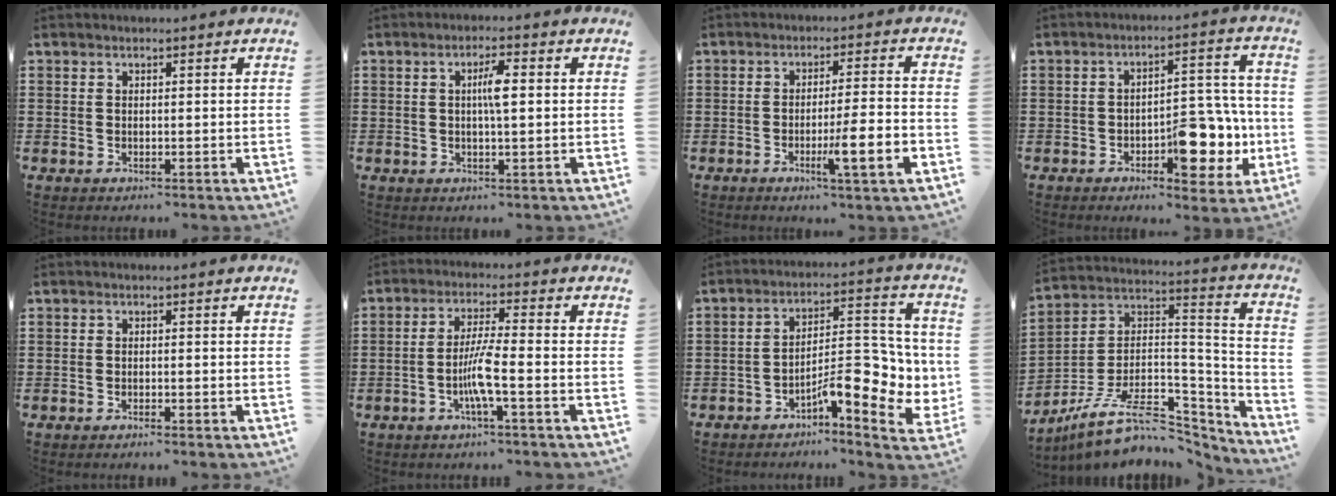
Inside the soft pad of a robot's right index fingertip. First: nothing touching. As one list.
[{"total": 3.8, "force": [0.4, 0.8, 3.7], "torque": [-0.071, 0.002, 0.004]}, {"total": 6.8, "force": [-2.7, 0.2, 6.2], "torque": [-0.097, -0.004, -0.043]}, {"total": 9.8, "force": [-3.5, 4.7, 7.8], "torque": [-0.090, 0.004, -0.057]}, {"total": 0.8, "force": [-0.8, -0.1, 0.2], "torque": [-0.006, -0.002, -0.016]}, {"total": 5.8, "force": [-2.1, 0.2, 5.5], "torque": [-0.115, -0.011, -0.044]}, {"total": 10.0, "force": [-3.9, 3.8, 8.4], "torque": [-0.111, -0.008, -0.072]}, {"total": 11.5, "force": [-7.2, 5.7, 7.0], "torque": [-0.143, 0.012, -0.130]}]